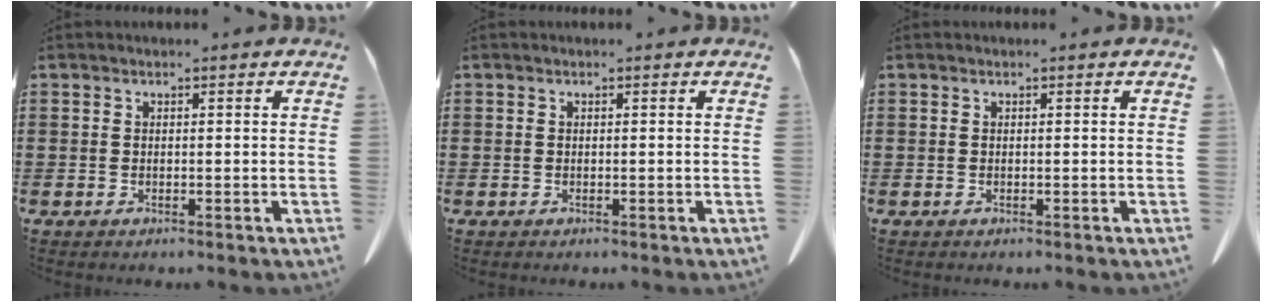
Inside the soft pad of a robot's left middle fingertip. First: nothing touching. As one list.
[{"total": 0.0}, {"total": 0.0}]